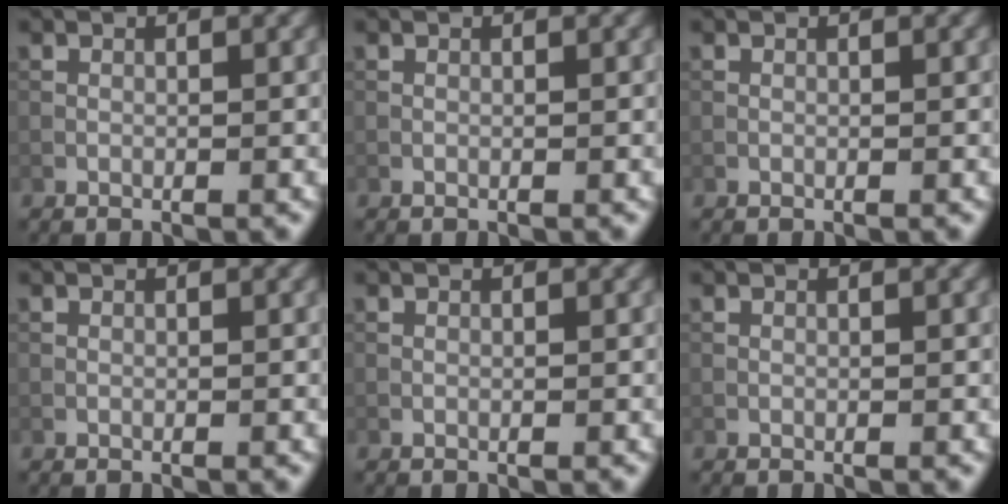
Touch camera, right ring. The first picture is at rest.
{"total": 0.0}
{"total": 0.0}
{"total": 0.0}
{"total": 0.0}
{"total": 0.0}